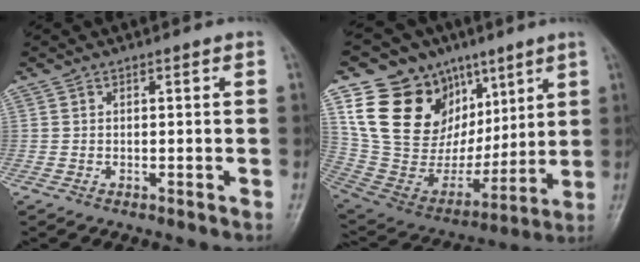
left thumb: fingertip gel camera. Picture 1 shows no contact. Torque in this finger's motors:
{"motor_torque": [1.90, 2.16, 1.46, -1.31, 0.21]}